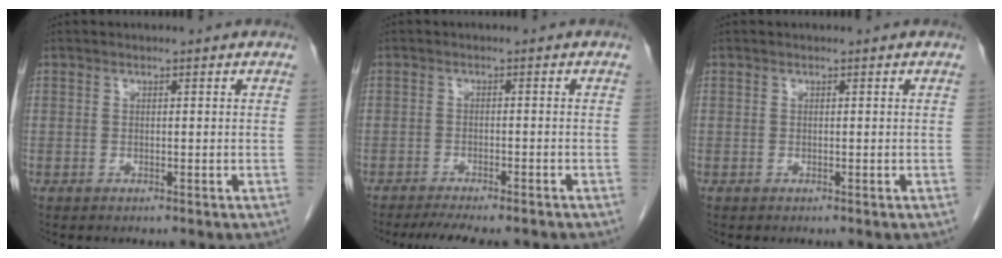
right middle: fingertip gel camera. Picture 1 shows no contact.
{"total": 8.8, "force": [-7.6, 1.7, 4.1], "torque": [-0.055, -0.010, -0.105]}
{"total": 0.0}